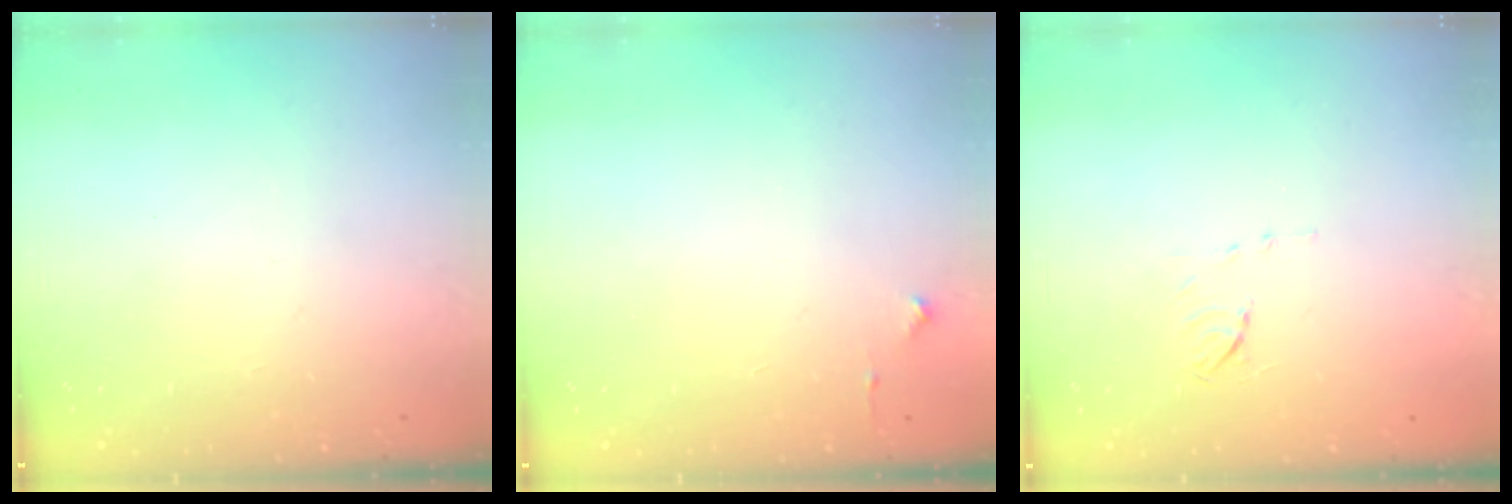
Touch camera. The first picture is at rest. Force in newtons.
{"total": 2.7, "press": 2.6, "slide": 0.4}
{"total": 5.3, "press": 5.3, "slide": 0.6}